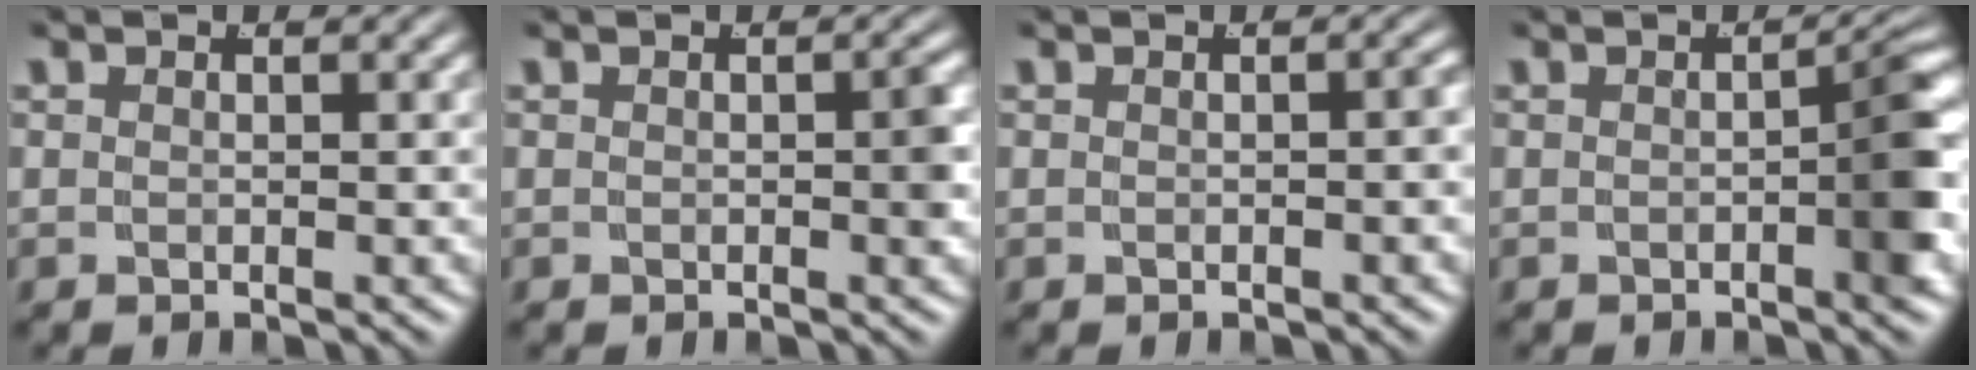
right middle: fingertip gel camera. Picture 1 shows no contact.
{"total": 1.2, "force": [-0.2, 0.3, 1.1], "torque": [-0.015, -0.001, -0.004]}
{"total": 0.6, "force": [-0.3, 0.0, 0.6], "torque": [-0.009, -0.001, -0.006]}
{"total": 3.6, "force": [-0.8, 0.7, 3.4], "torque": [-0.038, 0.006, -0.016]}